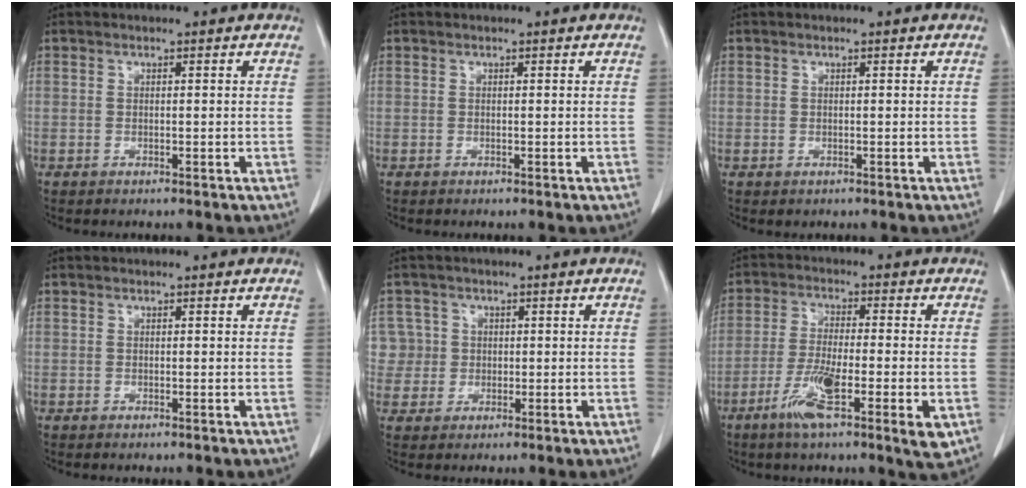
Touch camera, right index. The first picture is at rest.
{"total": 0.0}
{"total": 0.5, "force": [0.0, 0.5, 0.0], "torque": [0.003, 0.004, -0.002]}
{"total": 0.0}
{"total": 4.4, "force": [0.8, 4.3, -0.4], "torque": [0.027, 0.013, 0.015]}
{"total": 11.1, "force": [-4.6, 1.3, 10.0], "torque": [-0.172, -0.020, -0.079]}